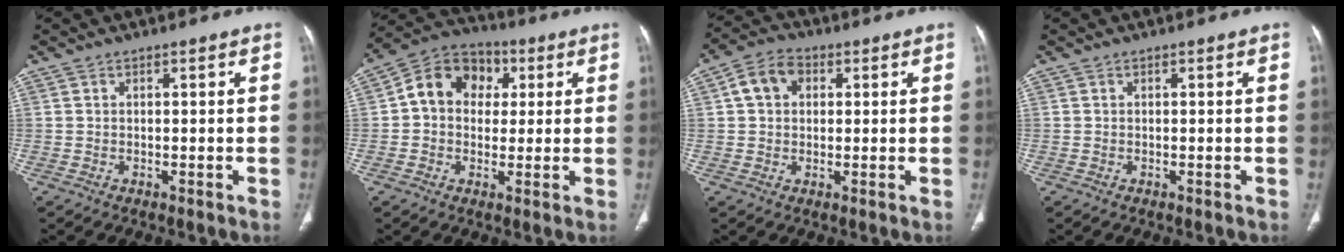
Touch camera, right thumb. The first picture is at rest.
{"total": 11.3, "force": [2.1, 9.2, 6.2], "torque": [-0.073, 0.020, 0.021]}
{"total": 6.5, "force": [1.6, 5.0, 3.8], "torque": [-0.059, 0.012, 0.021]}
{"total": 0.0}